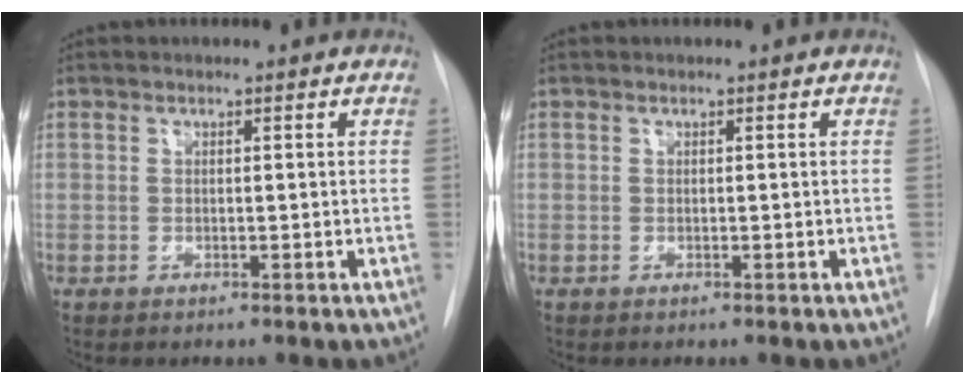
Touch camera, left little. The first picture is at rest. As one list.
[{"total": 0.0}]